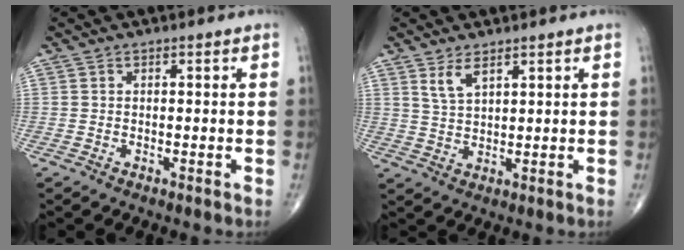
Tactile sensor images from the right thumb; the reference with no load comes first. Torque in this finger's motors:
{"motor_torque": [-0.23, -0.12, 0.07, -0.05, -0.03]}